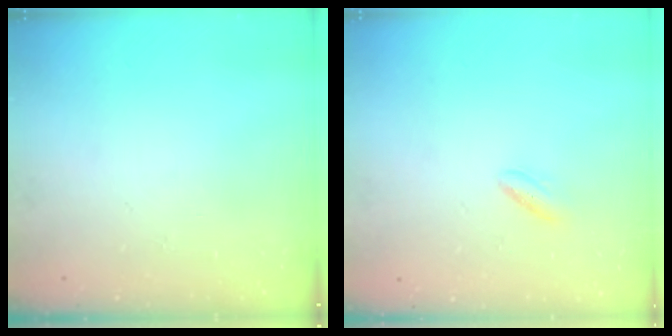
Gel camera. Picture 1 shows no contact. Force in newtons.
{"total": 3.0, "press": 2.9, "slide": 0.6}